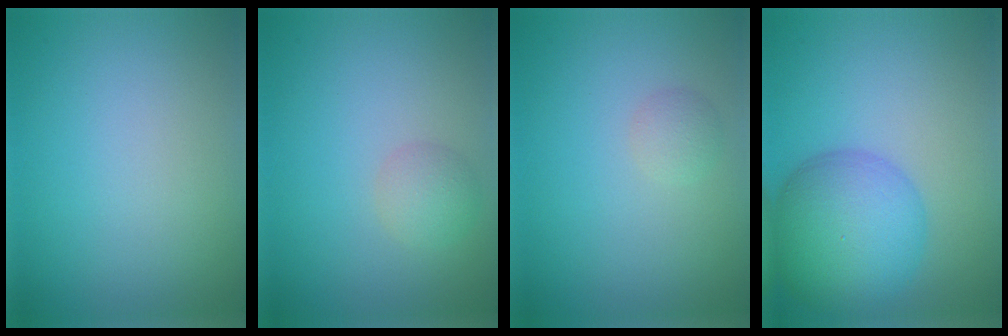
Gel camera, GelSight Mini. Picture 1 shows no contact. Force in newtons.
{"total": 1.9, "press": 1.9, "slide": 0.1}
{"total": 1.2, "press": 1.2, "slide": 0.1}
{"total": 8.0, "press": 8.0, "slide": 0.3}